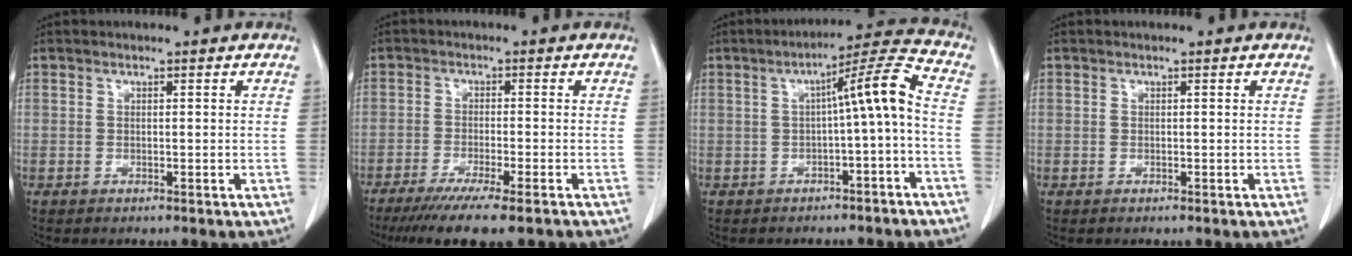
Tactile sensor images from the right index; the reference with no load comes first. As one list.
[{"total": 10.4, "force": [-7.9, 0.4, 6.7], "torque": [-0.091, -0.023, -0.121]}, {"total": 8.0, "force": [-1.0, -0.1, 8.0], "torque": [-0.115, 0.028, -0.017]}, {"total": 0.0}]